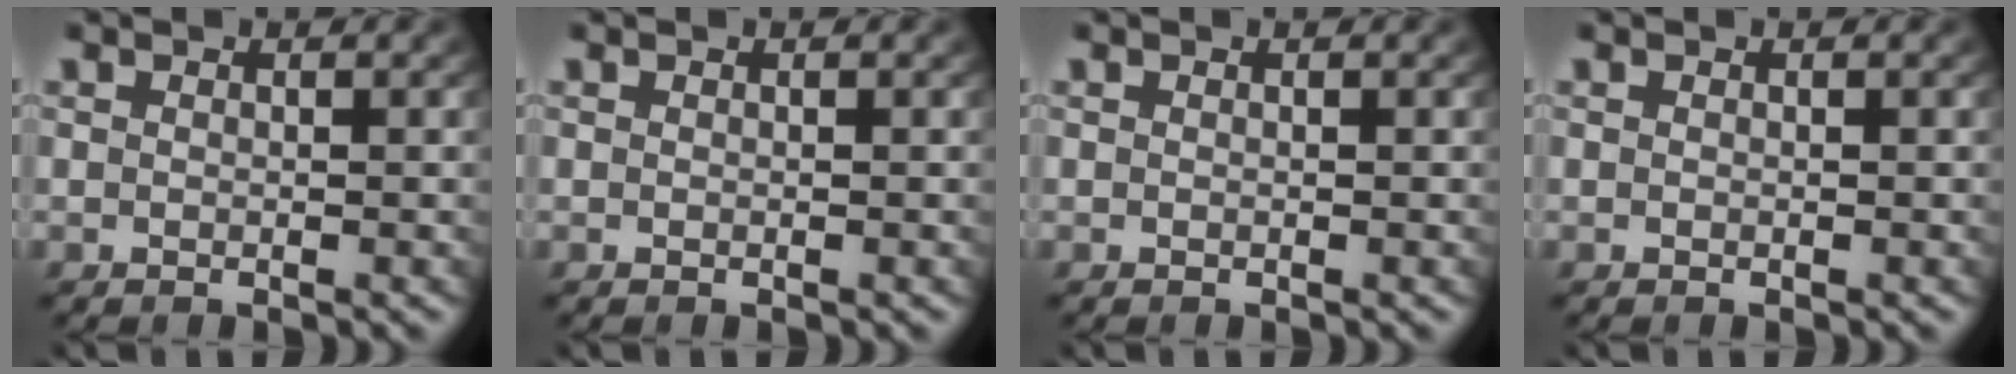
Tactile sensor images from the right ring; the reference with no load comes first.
{"total": 0.0}
{"total": 0.0}
{"total": 0.0}